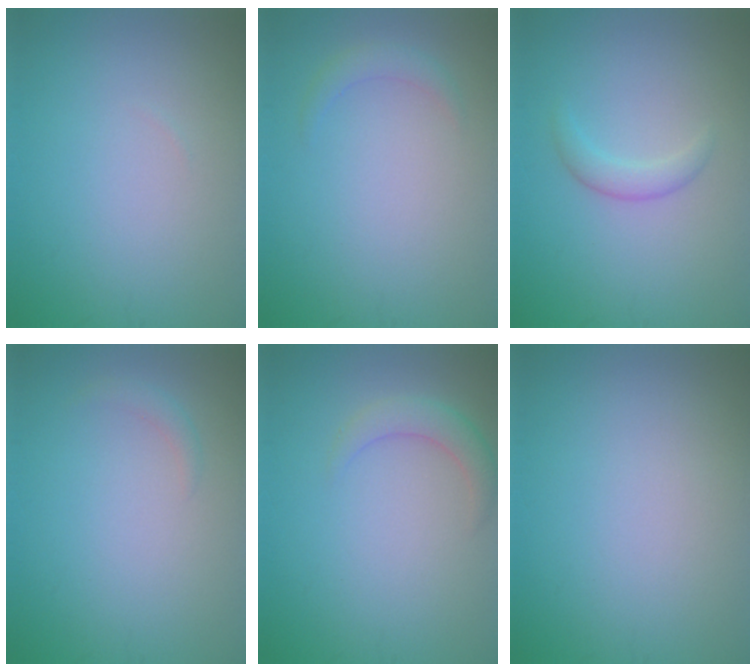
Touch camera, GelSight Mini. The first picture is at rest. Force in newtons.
{"total": 1.3, "press": 1.3, "slide": 0.1}
{"total": 1.7, "press": 1.7, "slide": 0.2}
{"total": 0.9, "press": 0.9, "slide": 0.1}
{"total": 2.2, "press": 2.2, "slide": 0.1}
{"total": 0.0}